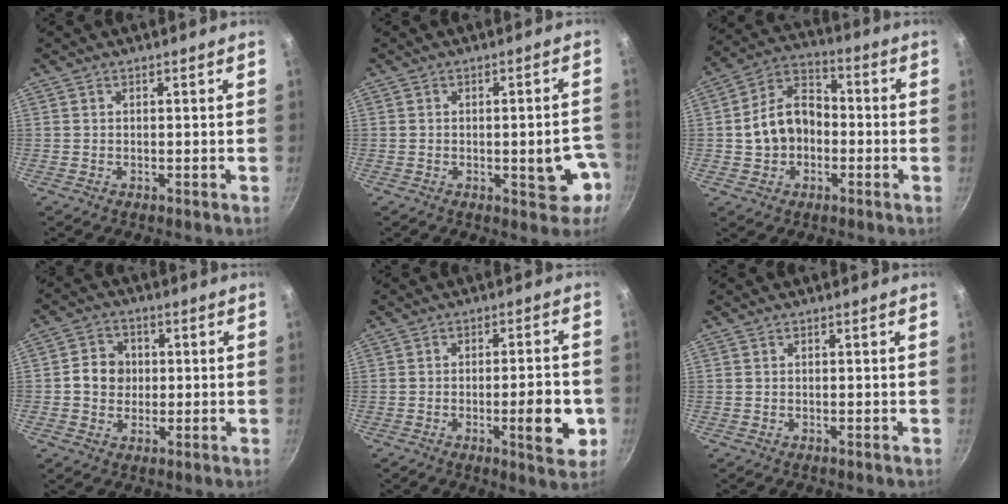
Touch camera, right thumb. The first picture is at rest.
{"total": 7.7, "force": [-2.2, 3.5, 6.6], "torque": [-0.046, 0.024, -0.024]}
{"total": 12.0, "force": [-1.5, 9.1, 7.7], "torque": [-0.106, 0.039, -0.036]}
{"total": 6.1, "force": [0.3, 5.4, 2.8], "torque": [-0.019, 0.007, -0.006]}
{"total": 9.4, "force": [-2.4, 2.8, 8.7], "torque": [-0.104, 0.008, -0.032]}
{"total": 0.0}